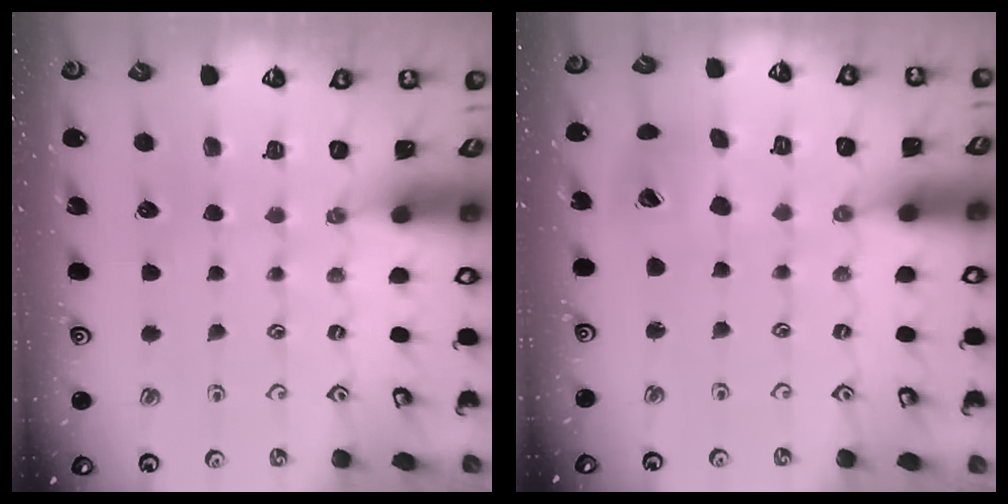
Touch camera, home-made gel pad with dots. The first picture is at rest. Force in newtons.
{"total": 9.2, "press": 9.1, "slide": 1.2}